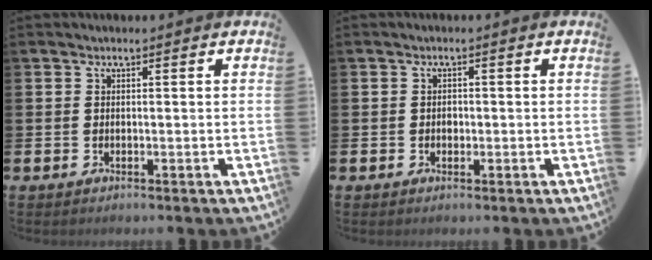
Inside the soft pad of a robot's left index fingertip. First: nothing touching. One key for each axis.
{"total": 0.8, "fx": 0.0, "fy": 0.7, "fz": 0.4, "tx": 0.003, "ty": 0.001, "tz": -0.004}